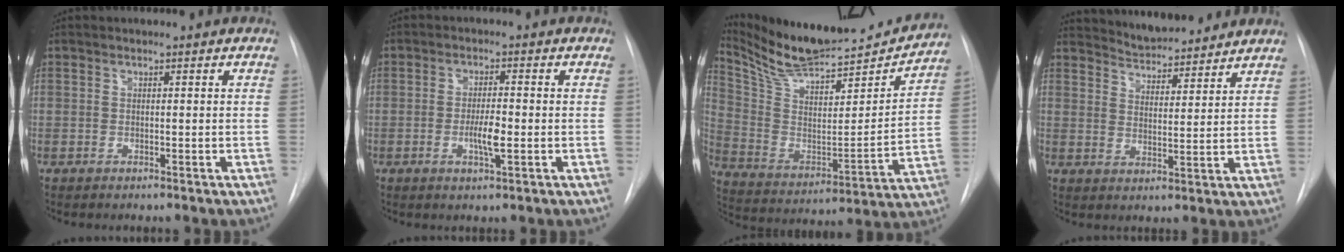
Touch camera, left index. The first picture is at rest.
{"total": 3.8, "force": [-0.9, 0.6, 3.7], "torque": [-0.068, -0.003, -0.015]}
{"total": 23.0, "force": [21.5, 3.0, 7.5], "torque": [-0.140, -0.040, 0.336]}
{"total": 10.4, "force": [9.9, 1.1, 2.9], "torque": [-0.050, 0.009, 0.152]}